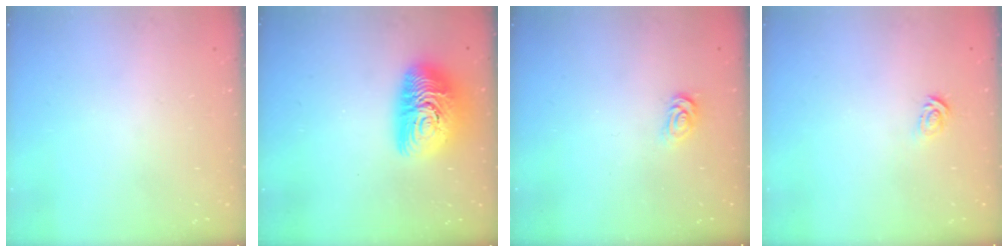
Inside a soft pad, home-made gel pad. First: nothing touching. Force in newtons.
{"total": 14.6, "press": 14.6, "slide": 0.9}
{"total": 2.0, "press": 2.0, "slide": 0.3}
{"total": 2.8, "press": 2.8, "slide": 0.2}